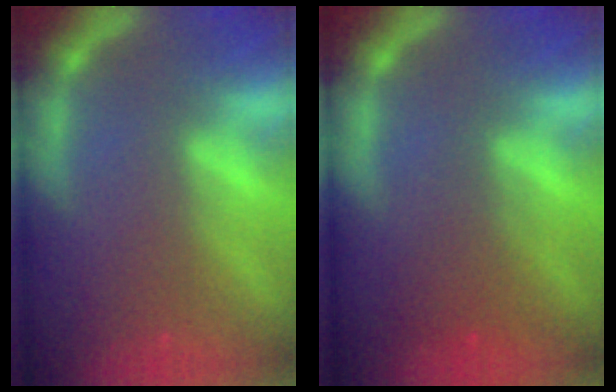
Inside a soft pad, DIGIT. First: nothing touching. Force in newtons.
{"total": 2.4}